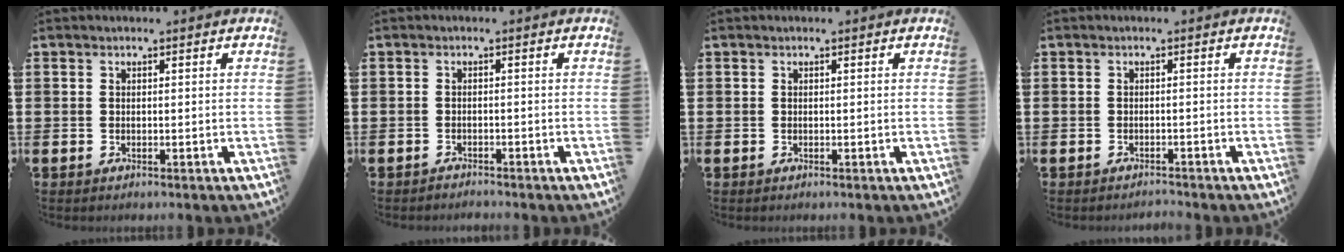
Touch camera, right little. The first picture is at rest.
{"total": 0.9, "force": [-0.9, 0.0, -0.1], "torque": [0.000, 0.001, -0.020]}
{"total": 0.0}
{"total": 0.9, "force": [-0.9, 0.0, 0.0], "torque": [-0.002, 0.000, -0.018]}